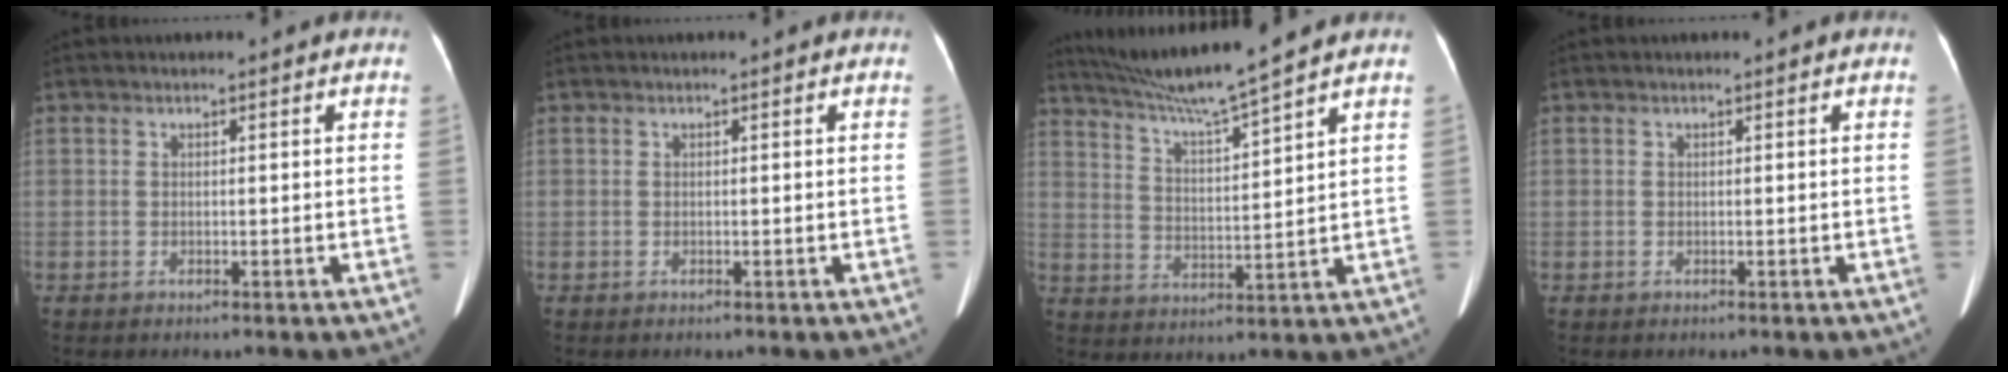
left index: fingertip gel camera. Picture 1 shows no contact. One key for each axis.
{"total": 0.0}
{"total": 10.9, "fx": 9.6, "fy": -2.0, "fz": 4.9, "tx": -0.091, "ty": 0.005, "tz": 0.172}
{"total": 0.0}